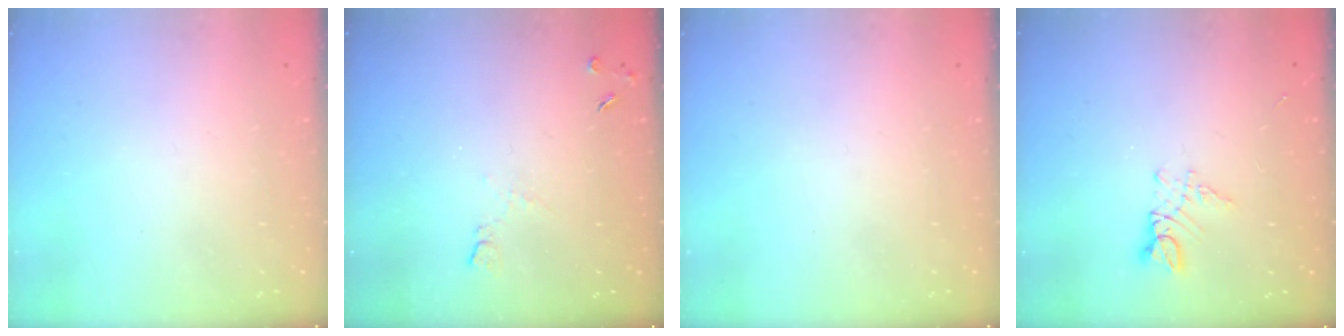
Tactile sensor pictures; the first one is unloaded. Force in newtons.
{"total": 4.1, "press": 4.0, "slide": 0.8}
{"total": 0.0}
{"total": 3.4, "press": 3.3, "slide": 0.4}